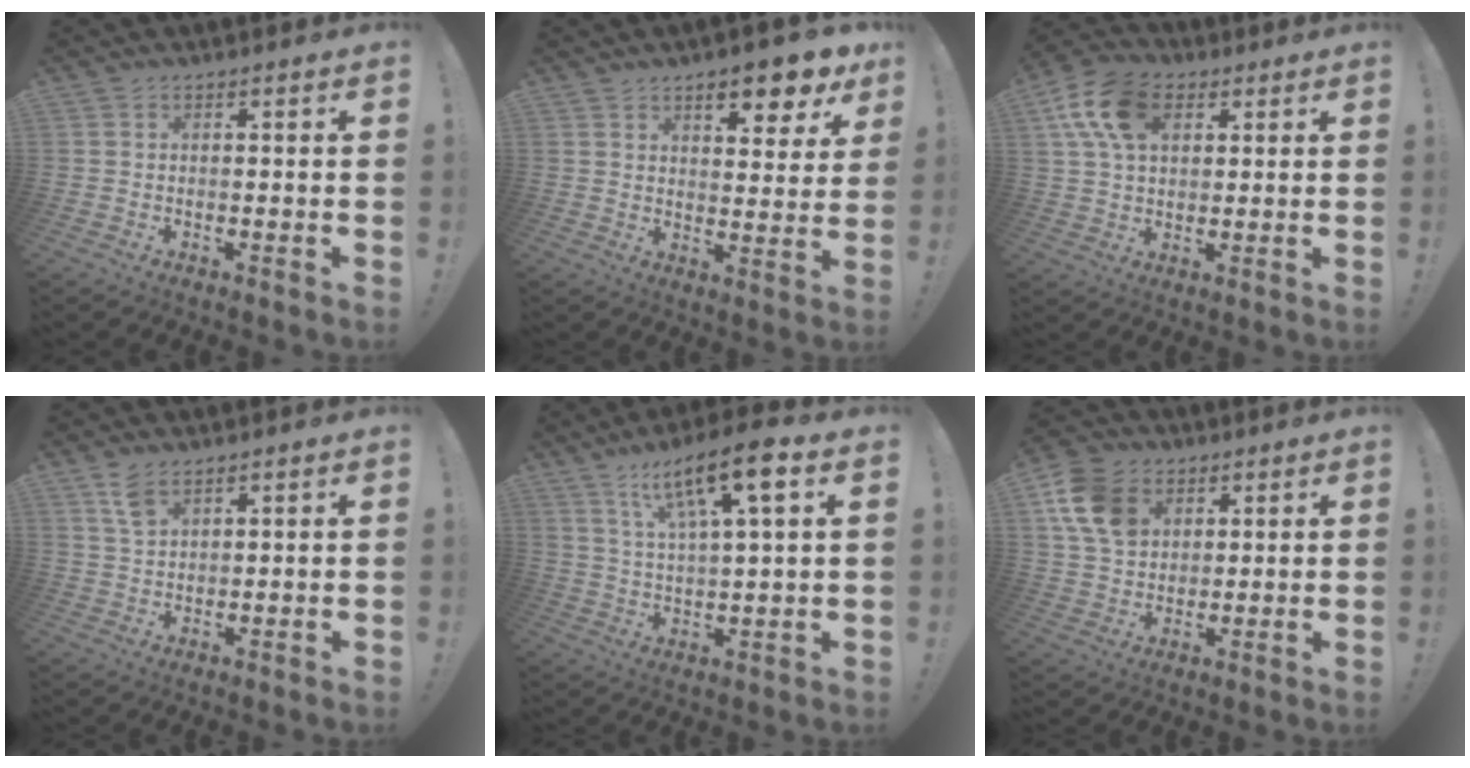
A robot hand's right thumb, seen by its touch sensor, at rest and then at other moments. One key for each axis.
{"total": 10.0, "fx": 6.4, "fy": 3.1, "fz": 7.1, "tx": -0.087, "ty": -0.041, "tz": 0.105}
{"total": 15.0, "fx": 5.6, "fy": 9.9, "fz": 9.7, "tx": -0.164, "ty": -0.006, "tz": 0.109}
{"total": 5.0, "fx": 3.1, "fy": 2.1, "fz": 3.3, "tx": -0.055, "ty": -0.011, "tz": 0.057}
{"total": 14.3, "fx": 7.3, "fy": 3.5, "fz": 11.8, "tx": -0.192, "ty": -0.025, "tz": 0.112}
{"total": 14.0, "fx": 5.3, "fy": 10.6, "fz": 7.4, "tx": -0.130, "ty": -0.015, "tz": 0.106}